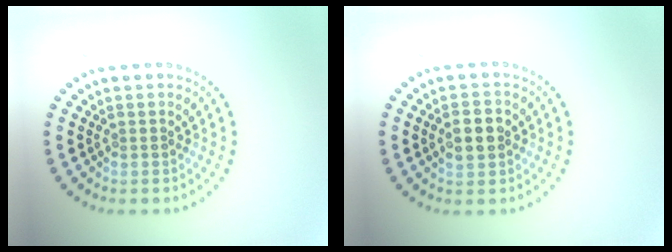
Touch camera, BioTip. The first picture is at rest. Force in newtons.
{"total": 2.8, "press": 2.8, "slide": 0.1}